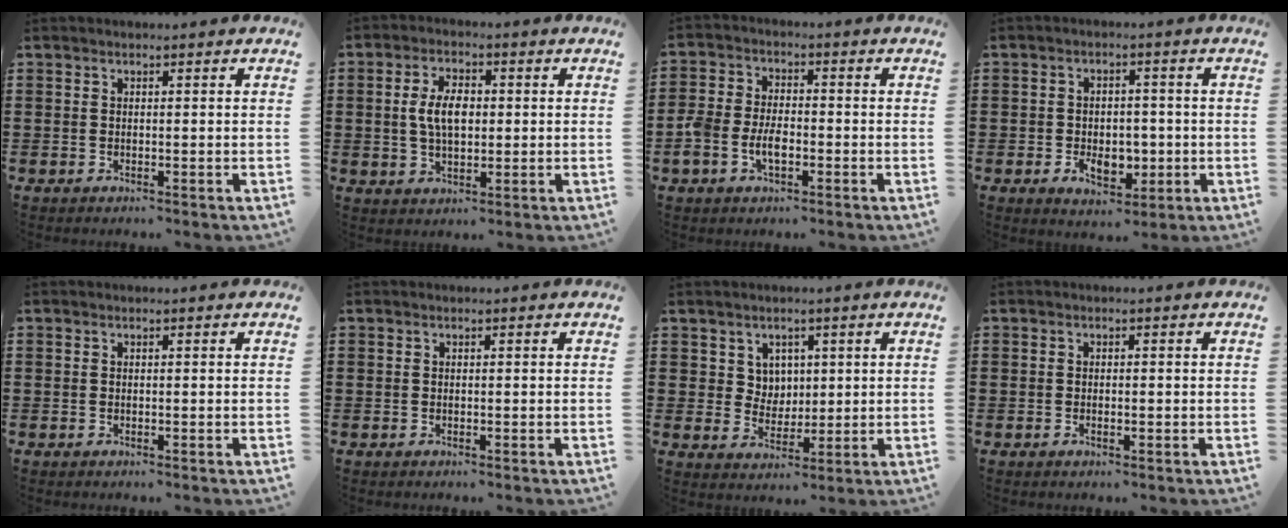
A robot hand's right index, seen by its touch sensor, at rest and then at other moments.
{"total": 5.8, "force": [0.3, 3.1, 5.0], "torque": [-0.101, 0.004, -0.001]}
{"total": 4.9, "force": [-1.7, 3.0, 3.5], "torque": [-0.092, -0.001, -0.038]}
{"total": 5.3, "force": [-1.4, 3.6, 3.7], "torque": [-0.059, 0.006, -0.024]}
{"total": 0.0}
{"total": 0.0}
{"total": 4.1, "force": [1.9, 3.6, 0.6], "torque": [-0.032, 0.008, 0.035]}
{"total": 0.7, "force": [-0.1, 0.2, 0.7], "torque": [-0.013, -0.003, -0.001]}